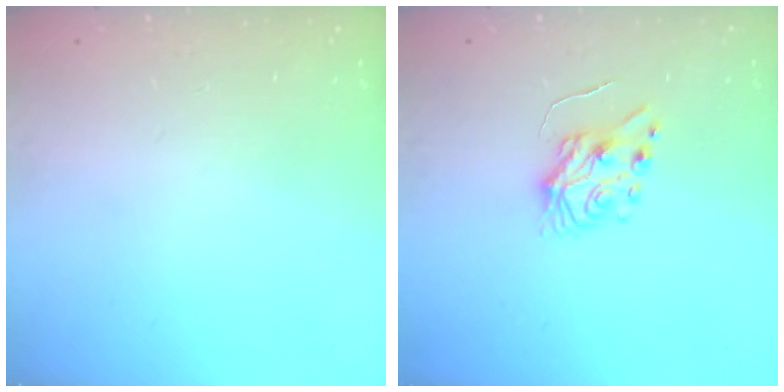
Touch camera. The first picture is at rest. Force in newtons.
{"total": 6.0, "press": 6.0, "slide": 0.6}